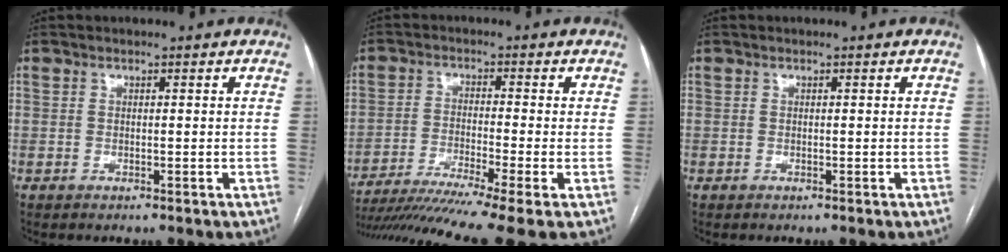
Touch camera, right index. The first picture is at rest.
{"total": 14.0, "force": [-10.8, -1.7, 8.8], "torque": [-0.148, -0.032, -0.176]}
{"total": 0.0}